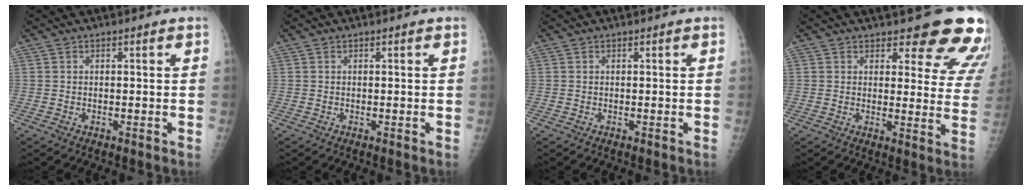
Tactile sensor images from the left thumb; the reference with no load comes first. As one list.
[{"total": 0.0}, {"total": 0.0}, {"total": 14.4, "force": [11.9, 4.9, 6.5], "torque": [-0.029, -0.083, 0.116]}]